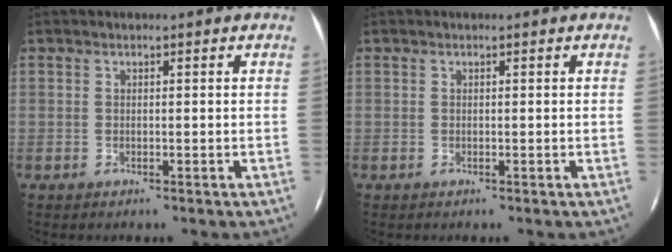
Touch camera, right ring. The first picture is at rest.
{"total": 0.0}